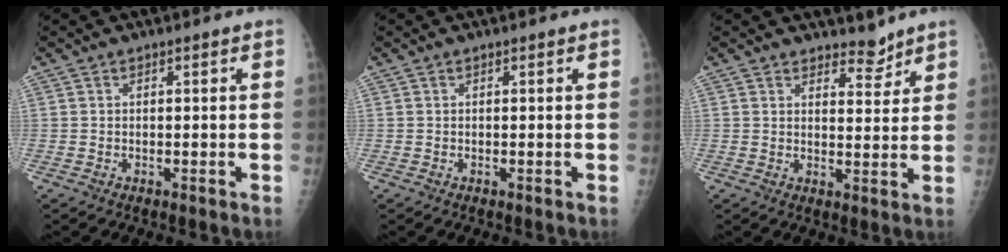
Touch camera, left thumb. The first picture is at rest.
{"total": 0.0}
{"total": 3.9, "force": [3.4, 1.5, 1.0], "torque": [0.006, -0.029, 0.052]}